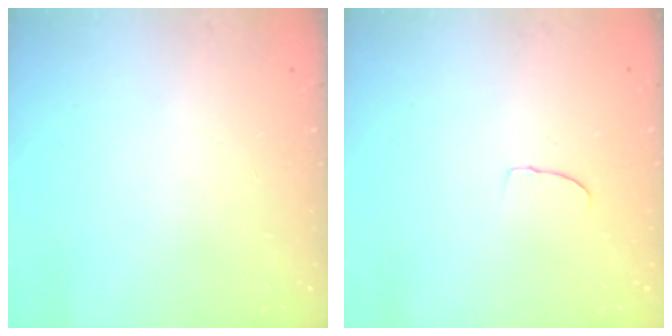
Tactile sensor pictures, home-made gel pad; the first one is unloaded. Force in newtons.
{"total": 3.3, "press": 3.3, "slide": 0.3}